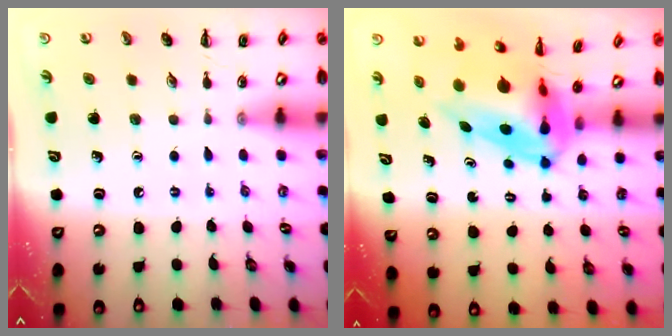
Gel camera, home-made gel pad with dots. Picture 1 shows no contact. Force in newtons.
{"total": 8.1, "press": 7.7, "slide": 2.3}